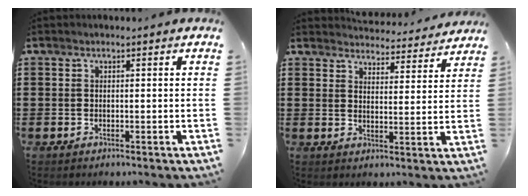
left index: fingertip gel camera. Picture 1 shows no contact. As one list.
[{"total": 4.2, "force": [4.2, 0.0, 0.1], "torque": [-0.013, -0.033, 0.071]}]